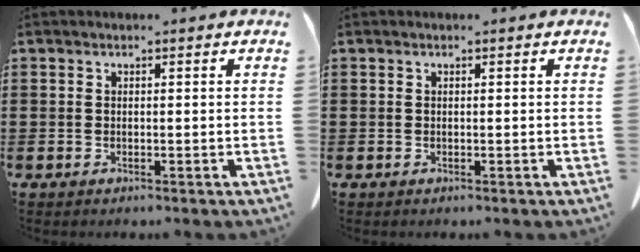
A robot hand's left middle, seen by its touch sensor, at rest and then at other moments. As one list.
[{"total": 0.0}]